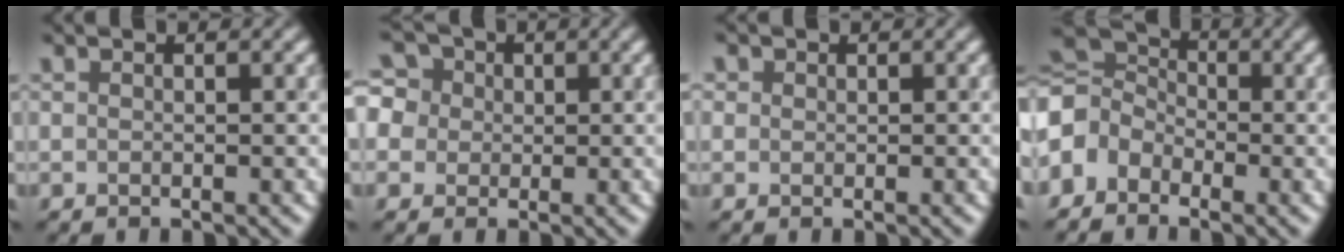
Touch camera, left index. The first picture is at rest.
{"total": 9.2, "force": [3.1, 7.6, 4.3], "torque": [-0.075, 0.044, 0.010]}
{"total": 0.9, "force": [0.4, 0.9, 0.1], "torque": [0.008, 0.001, -0.001]}
{"total": 4.5, "force": [-1.8, 3.7, 1.9], "torque": [-0.046, 0.013, -0.061]}